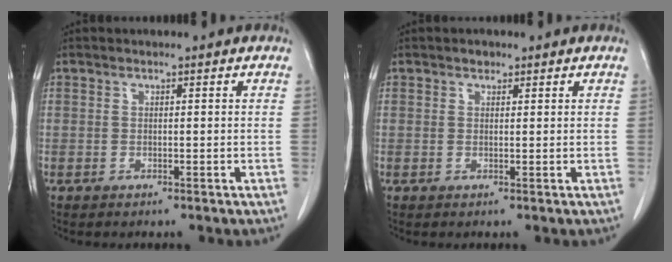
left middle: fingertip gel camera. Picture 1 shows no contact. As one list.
[{"total": 1.0, "force": [0.7, 0.6, 0.3], "torque": [-0.006, -0.001, 0.009]}]